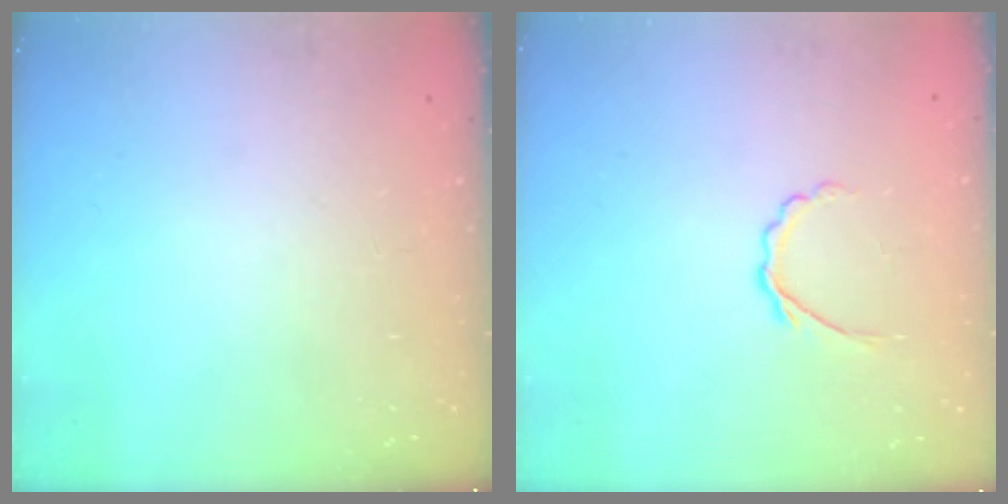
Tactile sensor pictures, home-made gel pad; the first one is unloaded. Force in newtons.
{"total": 3.1, "press": 2.9, "slide": 1.0}